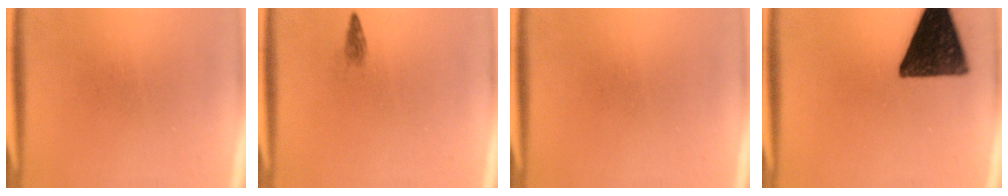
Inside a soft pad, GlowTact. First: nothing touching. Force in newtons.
{"total": 1.0}
{"total": 0.0}
{"total": 14.7}